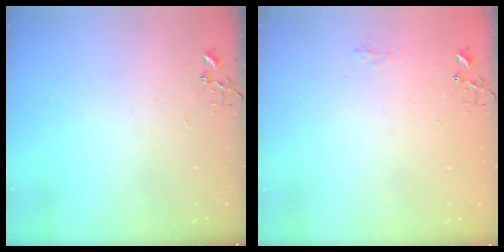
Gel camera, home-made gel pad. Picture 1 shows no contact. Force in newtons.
{"total": 7.3, "press": 7.3, "slide": 0.6}